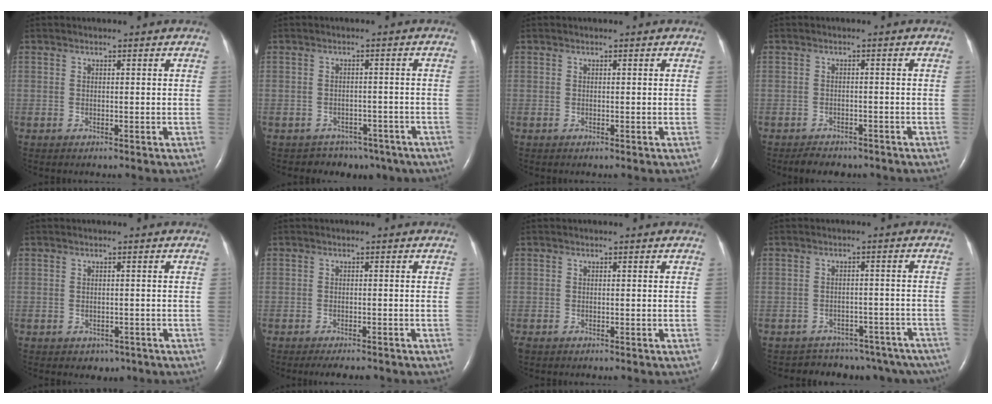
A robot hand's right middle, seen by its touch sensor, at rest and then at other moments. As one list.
[{"total": 7.3, "force": [-5.4, 4.8, 0.6], "torque": [-0.006, 0.018, -0.053]}, {"total": 0.0}, {"total": 5.1, "force": [-4.3, 2.1, 1.7], "torque": [-0.030, -0.003, -0.053]}, {"total": 2.1, "force": [-1.1, 1.6, 0.7], "torque": [-0.008, 0.003, -0.006]}, {"total": 4.5, "force": [-3.8, 1.1, 2.0], "torque": [-0.023, -0.006, -0.050]}, {"total": 0.6, "force": [-0.4, 0.3, 0.3], "torque": [-0.008, -0.001, -0.005]}, {"total": 14.6, "force": [-12.6, 6.9, 2.4], "torque": [-0.030, 0.038, -0.130]}]